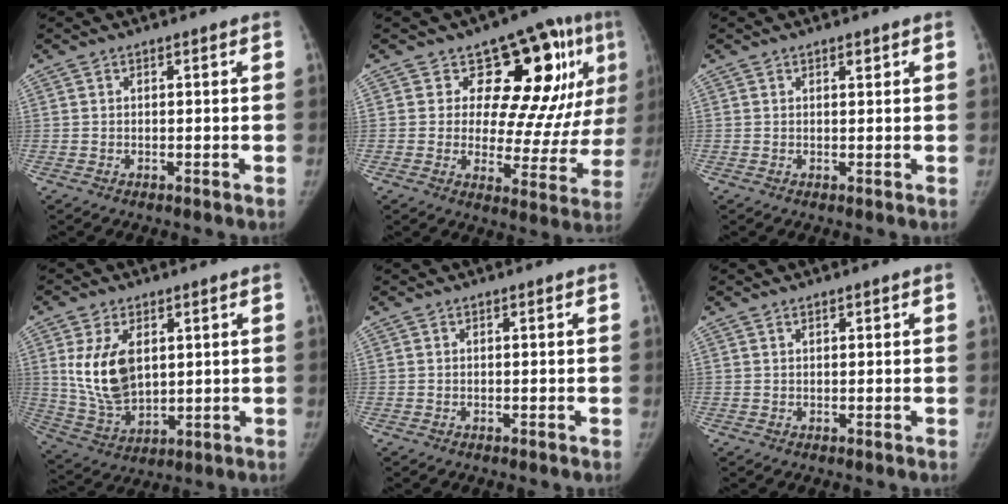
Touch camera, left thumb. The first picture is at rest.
{"total": 18.7, "force": [8.2, 9.5, 13.8], "torque": [-0.115, -0.035, 0.110]}
{"total": 1.0, "force": [0.7, 0.4, 0.6], "torque": [-0.004, -0.004, 0.009]}
{"total": 12.6, "force": [3.1, 7.6, 9.6], "torque": [-0.167, -0.018, 0.073]}
{"total": 0.0}
{"total": 0.8, "force": [0.6, 0.4, 0.4], "torque": [-0.002, -0.002, 0.007]}